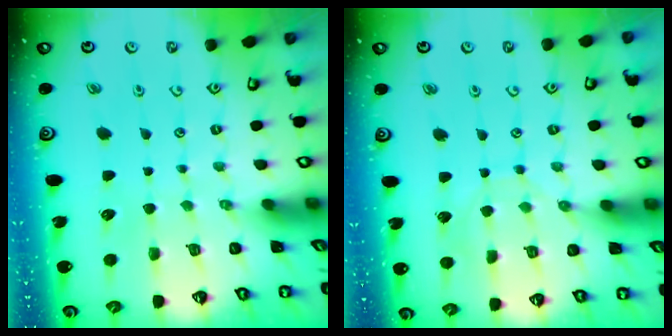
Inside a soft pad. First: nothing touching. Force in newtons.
{"total": 4.8, "press": 4.8, "slide": 0.2}